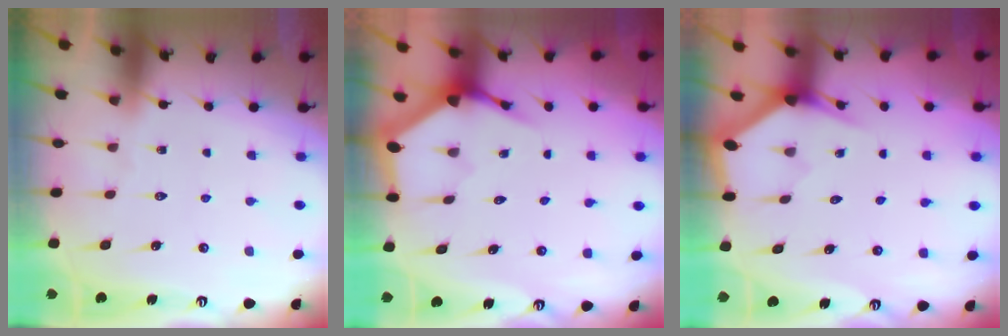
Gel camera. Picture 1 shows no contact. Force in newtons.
{"total": 3.7, "press": 3.7, "slide": 0.5}
{"total": 3.0, "press": 3.0, "slide": 0.1}